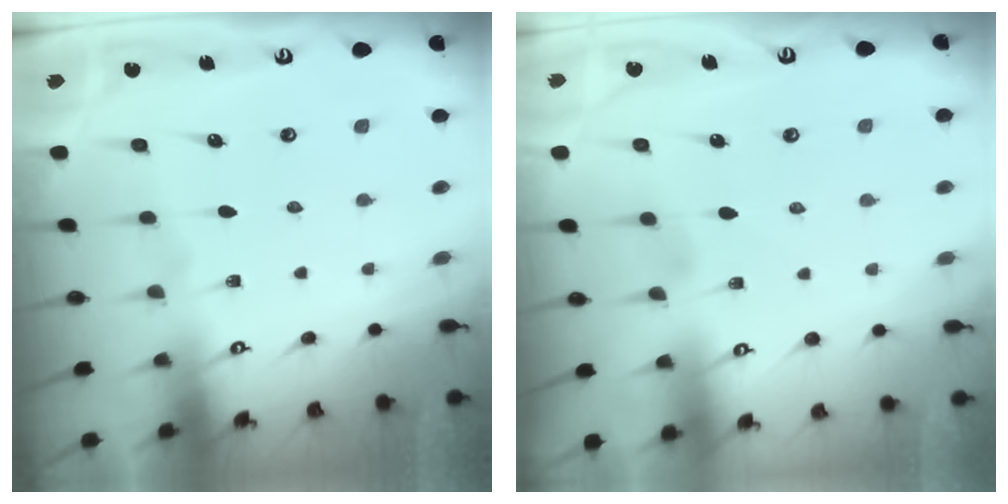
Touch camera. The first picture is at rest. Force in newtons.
{"total": 0.0}